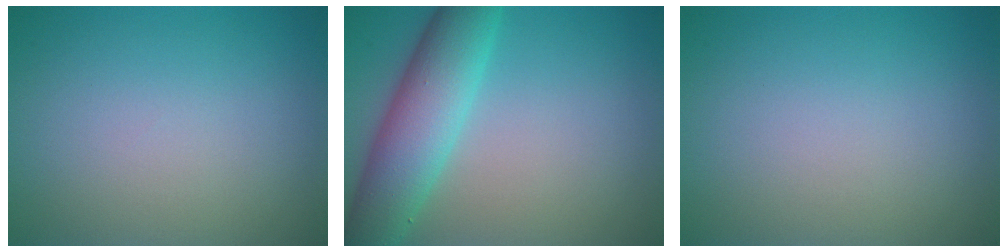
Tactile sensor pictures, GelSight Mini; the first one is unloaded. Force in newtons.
{"total": 6.9, "press": 6.9, "slide": 0.1}
{"total": 0.0}